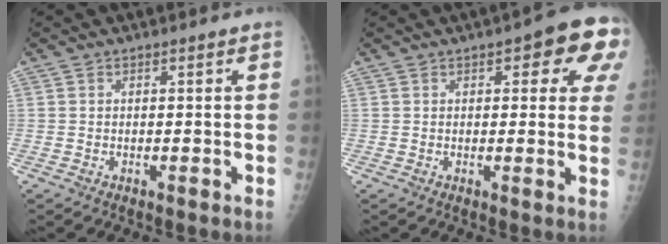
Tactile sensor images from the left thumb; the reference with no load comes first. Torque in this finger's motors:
{"motor_torque": [0.01, 0.27, -0.12, -0.30, 0.15]}